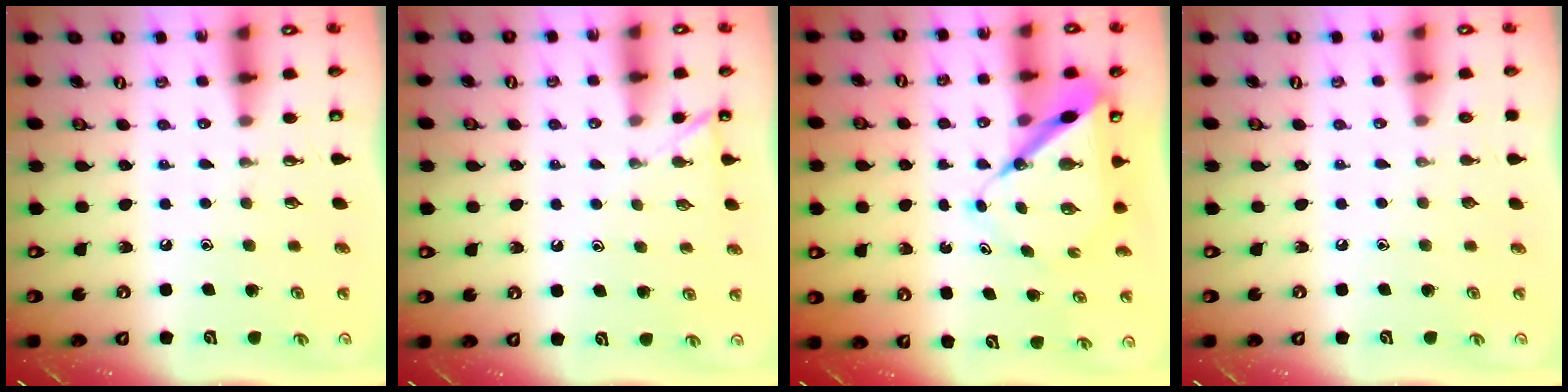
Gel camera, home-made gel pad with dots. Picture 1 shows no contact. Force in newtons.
{"total": 2.1, "press": 2.1, "slide": 0.3}
{"total": 8.4, "press": 8.4, "slide": 0.6}
{"total": 0.0}